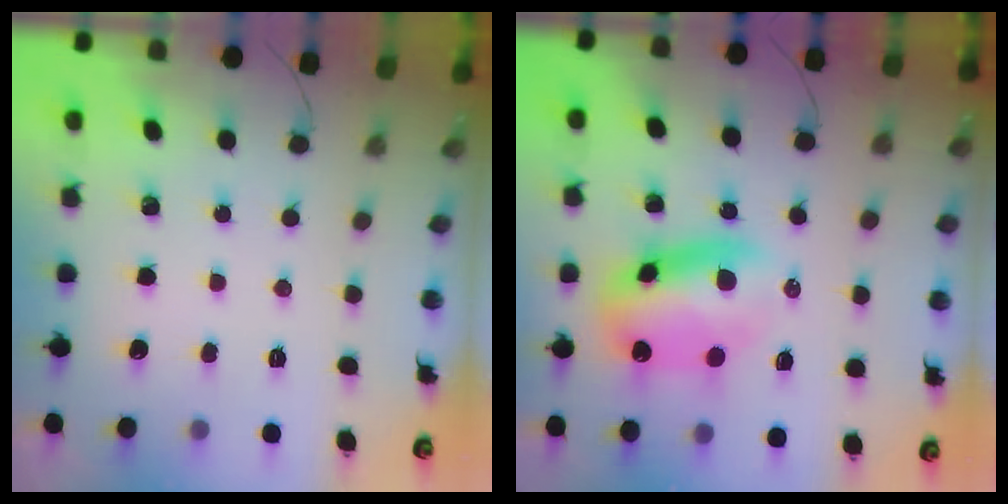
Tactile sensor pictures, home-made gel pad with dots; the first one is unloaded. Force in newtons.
{"total": 10.8, "press": 10.5, "slide": 2.5}